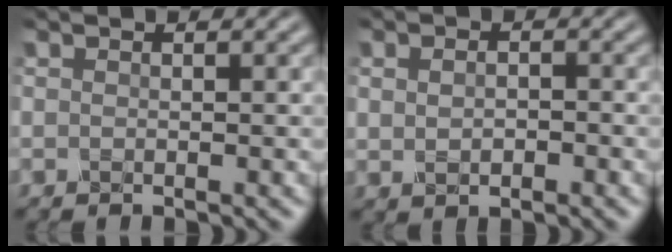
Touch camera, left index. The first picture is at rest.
{"total": 2.1, "force": [0.0, 1.4, 1.6], "torque": [-0.028, 0.001, 0.006]}